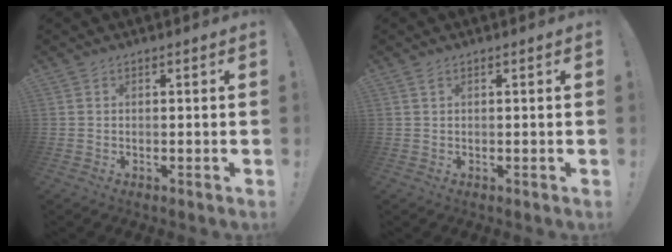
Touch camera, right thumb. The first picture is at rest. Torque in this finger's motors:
{"motor_torque": [-0.10, -0.04, -0.19, 0.03, 0.08]}